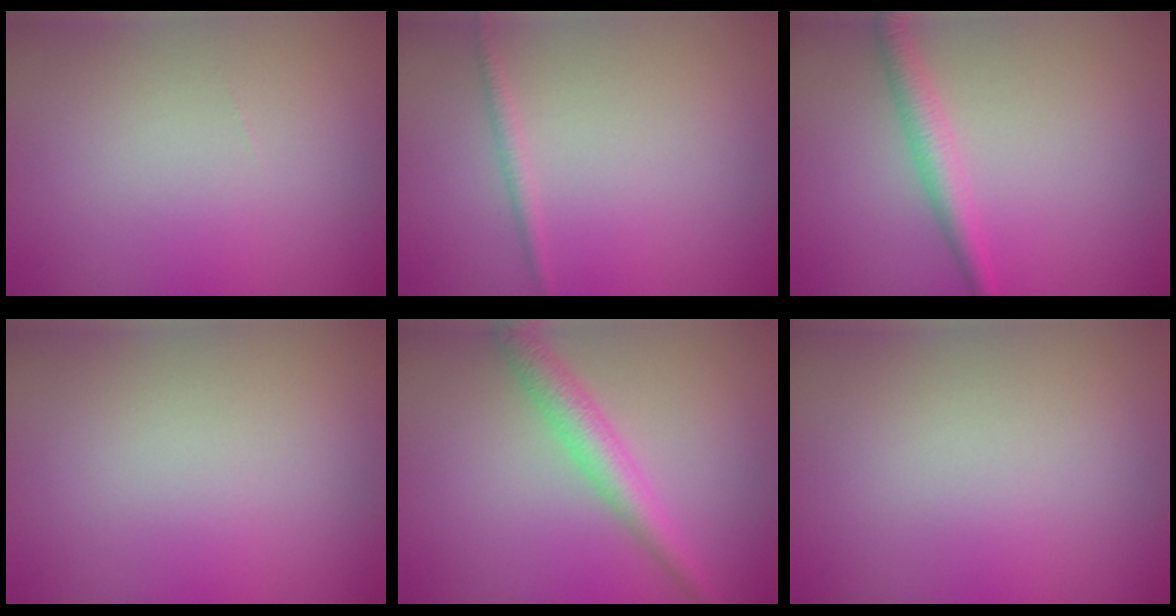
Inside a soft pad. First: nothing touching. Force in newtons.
{"total": 0.9, "press": 0.9, "slide": 0.0}
{"total": 2.6, "press": 2.6, "slide": 0.1}
{"total": 0.0}
{"total": 3.4, "press": 3.4, "slide": 0.1}
{"total": 0.0}